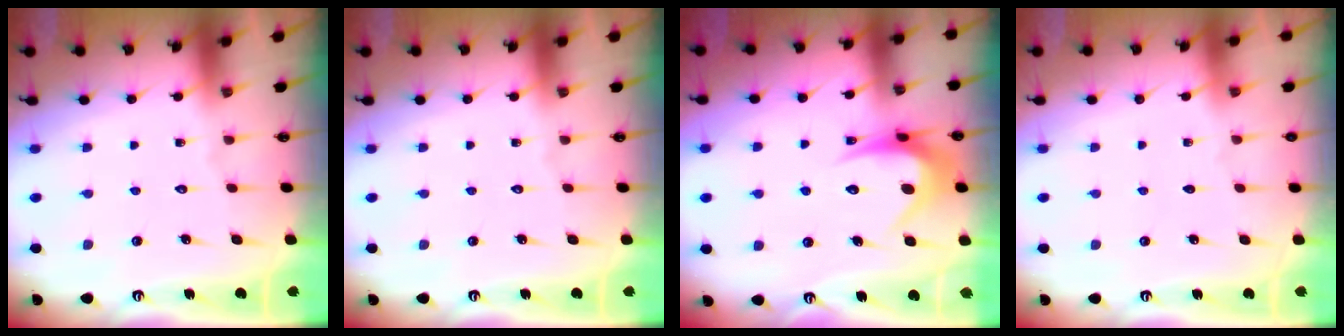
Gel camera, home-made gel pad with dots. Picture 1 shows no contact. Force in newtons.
{"total": 0.0}
{"total": 11.0, "press": 11.0, "slide": 0.4}
{"total": 0.7, "press": 0.7, "slide": 0.2}